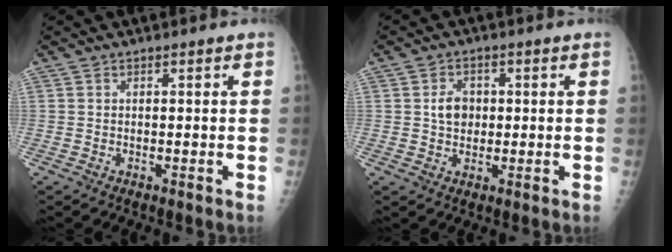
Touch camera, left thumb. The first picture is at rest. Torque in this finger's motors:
{"motor_torque": [0.69, 0.51, 0.31, -0.34, 0.00]}